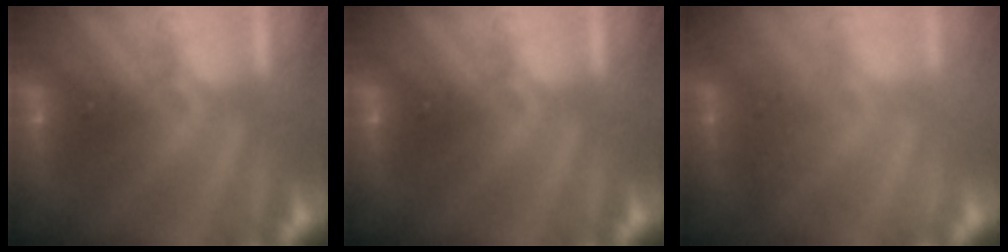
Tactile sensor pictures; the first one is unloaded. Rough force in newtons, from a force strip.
{"total": 0.0}
{"total": 2.5}